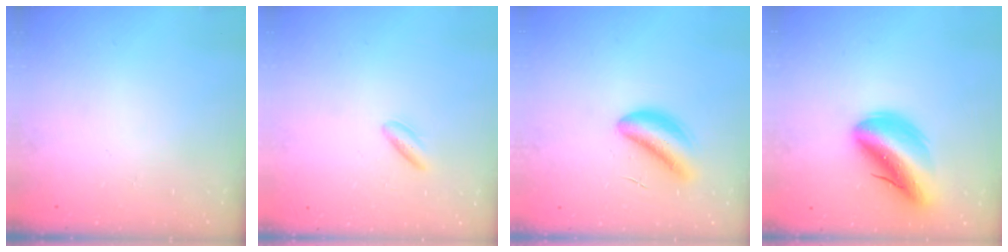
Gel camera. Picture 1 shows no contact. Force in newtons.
{"total": 2.5, "press": 2.2, "slide": 1.2}
{"total": 5.2, "press": 4.9, "slide": 1.7}
{"total": 14.0, "press": 13.3, "slide": 4.1}